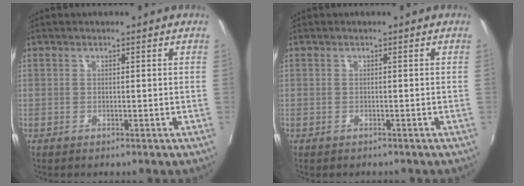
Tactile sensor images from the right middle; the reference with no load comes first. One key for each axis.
{"total": 0.0}